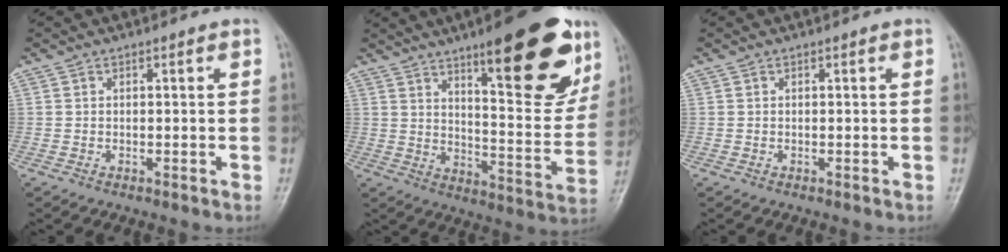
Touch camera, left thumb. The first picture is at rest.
{"total": 22.4, "force": [12.9, 6.4, 17.2], "torque": [-0.192, -0.060, 0.188]}
{"total": 0.0}